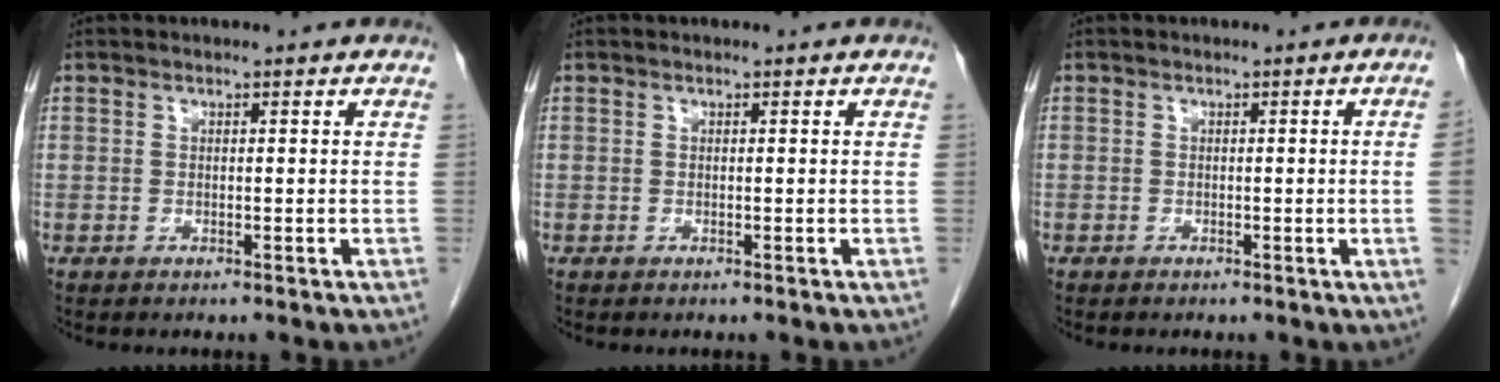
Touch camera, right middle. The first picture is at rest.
{"total": 0.0}
{"total": 2.0, "force": [-0.2, -0.8, 1.8], "torque": [-0.018, 0.000, -0.002]}